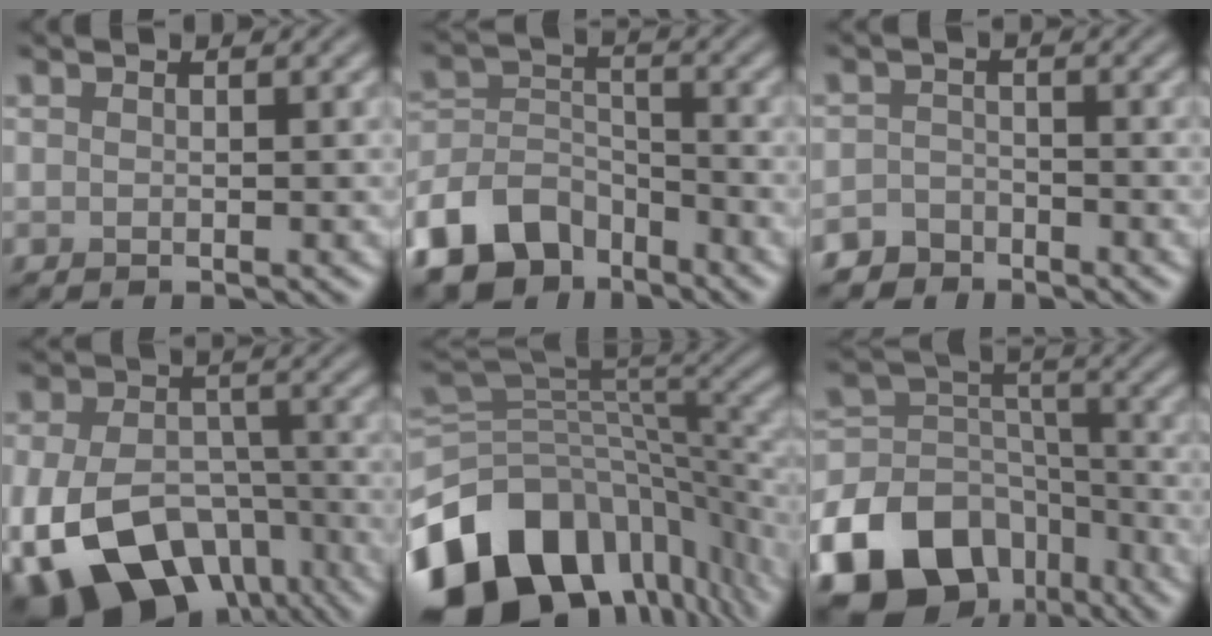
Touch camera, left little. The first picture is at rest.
{"total": 8.5, "force": [-6.1, 4.9, 3.1], "torque": [-0.048, -0.001, -0.125]}
{"total": 2.9, "force": [-2.5, 1.5, -0.1], "torque": [0.016, 0.002, -0.048]}
{"total": 14.4, "force": [-6.8, 9.5, 8.4], "torque": [-0.154, -0.034, -0.101]}
{"total": 15.1, "force": [-7.1, 9.9, 9.0], "torque": [-0.198, -0.004, -0.114]}
{"total": 18.5, "force": [-10.7, 13.3, 7.0], "torque": [-0.168, -0.043, -0.172]}